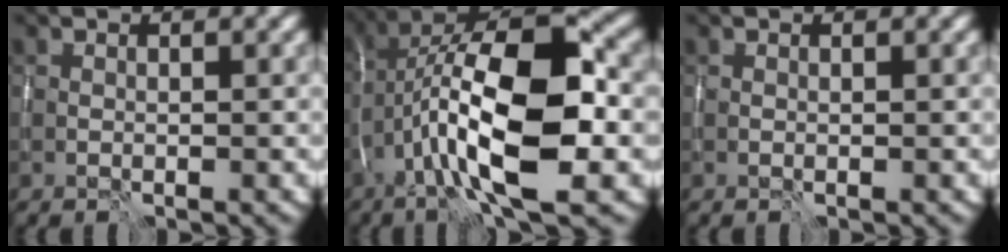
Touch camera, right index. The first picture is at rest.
{"total": 14.0, "force": [-2.9, 5.0, 12.7], "torque": [-0.221, 0.024, -0.059]}
{"total": 0.0}